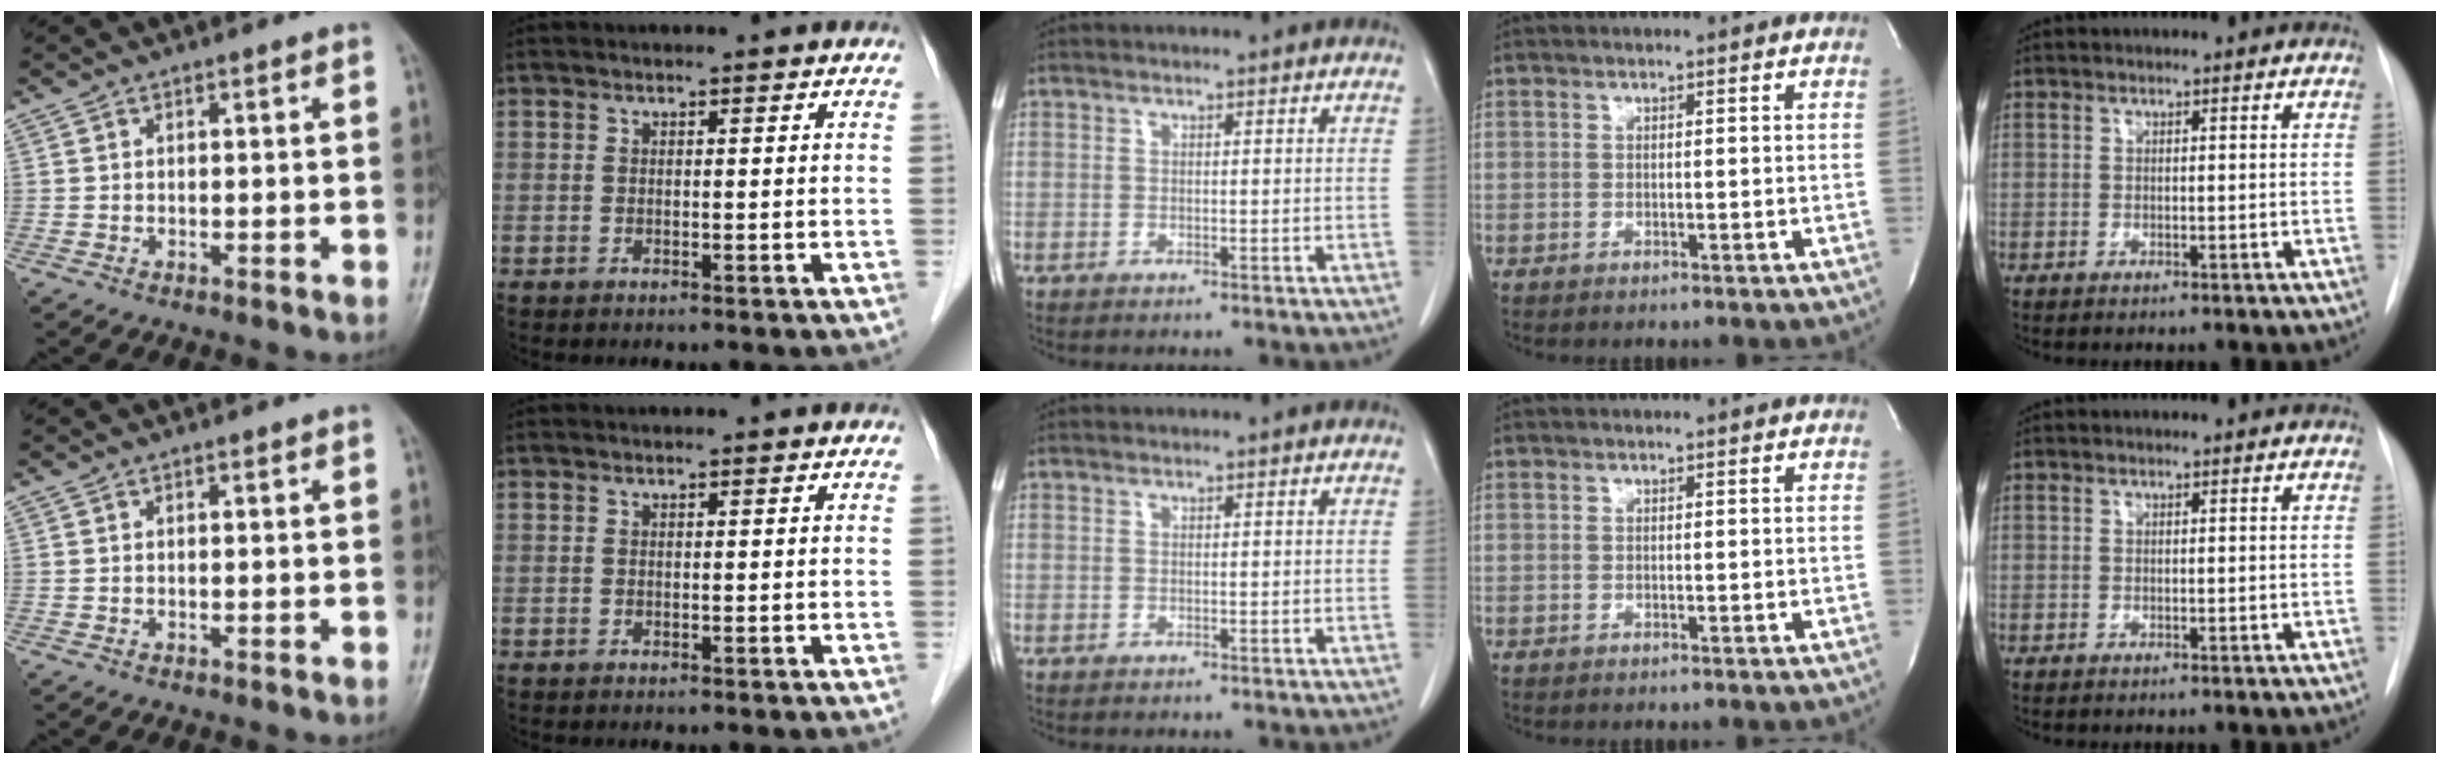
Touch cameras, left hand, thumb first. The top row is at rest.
{}